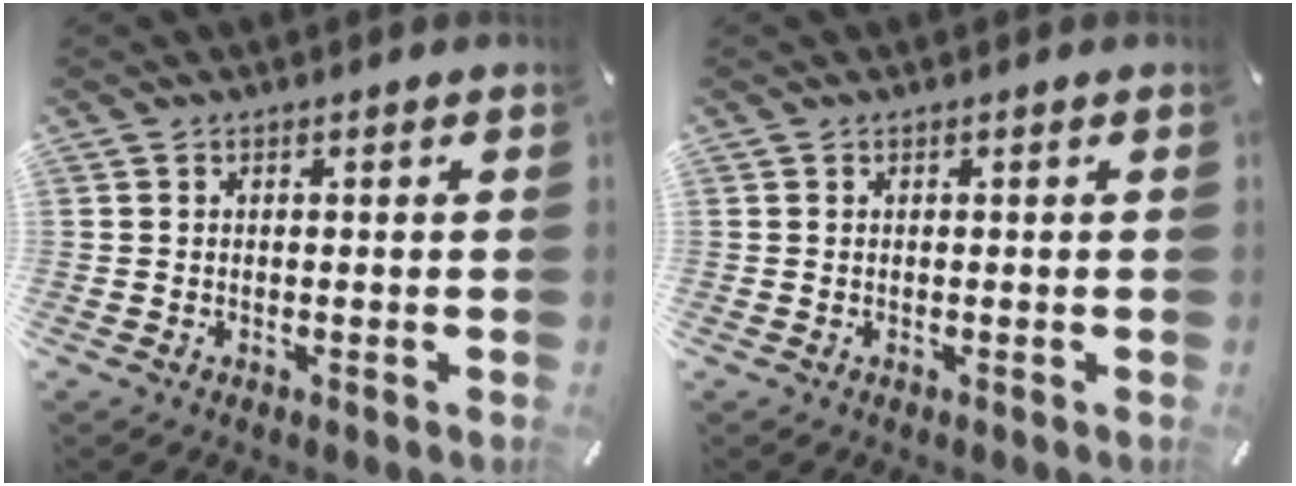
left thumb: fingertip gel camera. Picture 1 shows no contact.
{"total": 0.0}